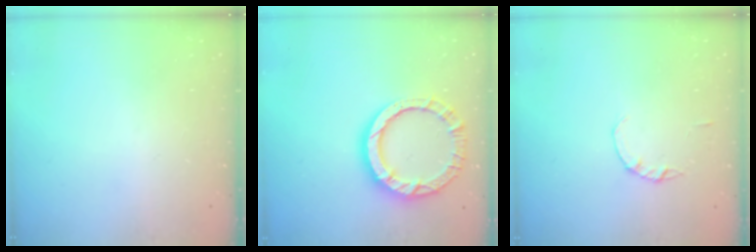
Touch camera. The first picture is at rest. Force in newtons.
{"total": 11.5, "press": 11.5, "slide": 0.9}
{"total": 1.4, "press": 1.3, "slide": 0.3}